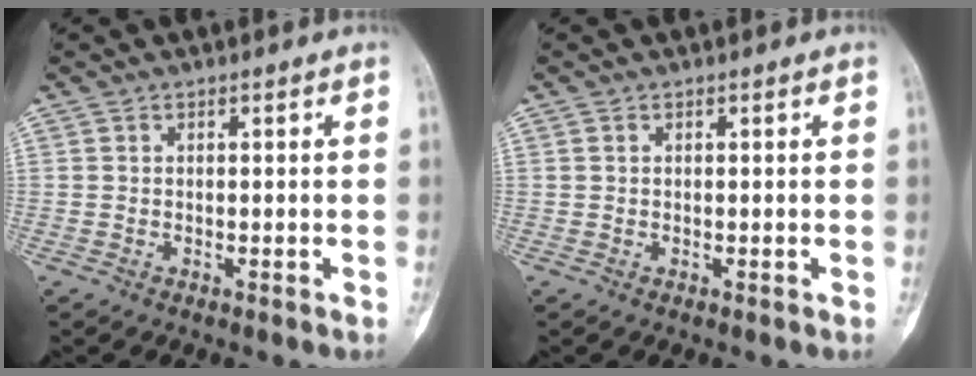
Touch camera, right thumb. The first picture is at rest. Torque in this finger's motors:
{"motor_torque": [0.04, 0.04, -0.15, 0.26, 0.03]}